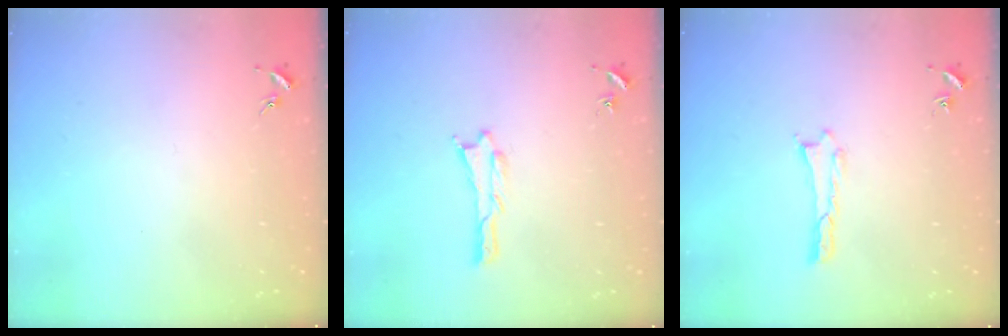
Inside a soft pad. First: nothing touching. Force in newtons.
{"total": 0.0}
{"total": 0.0}